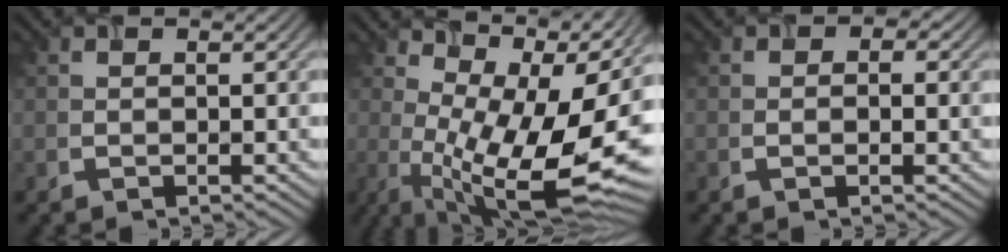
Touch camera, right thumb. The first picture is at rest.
{"total": 14.4, "force": [2.0, 5.7, 13.1], "torque": [-0.204, 0.002, 0.055]}
{"total": 1.5, "force": [0.2, 1.1, 0.9], "torque": [-0.005, -0.005, -0.003]}